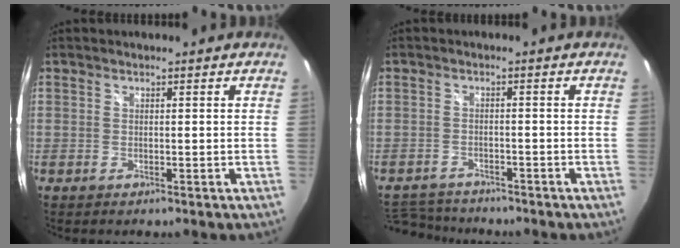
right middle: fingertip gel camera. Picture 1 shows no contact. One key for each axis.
{"total": 7.4, "fx": -6.8, "fy": 2.5, "fz": 1.5, "tx": -0.054, "ty": 0.000, "tz": -0.114}